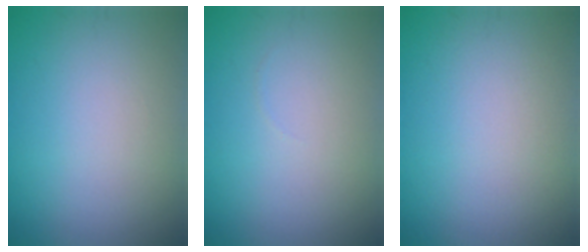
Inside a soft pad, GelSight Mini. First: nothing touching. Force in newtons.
{"total": 0.0}
{"total": 0.0}